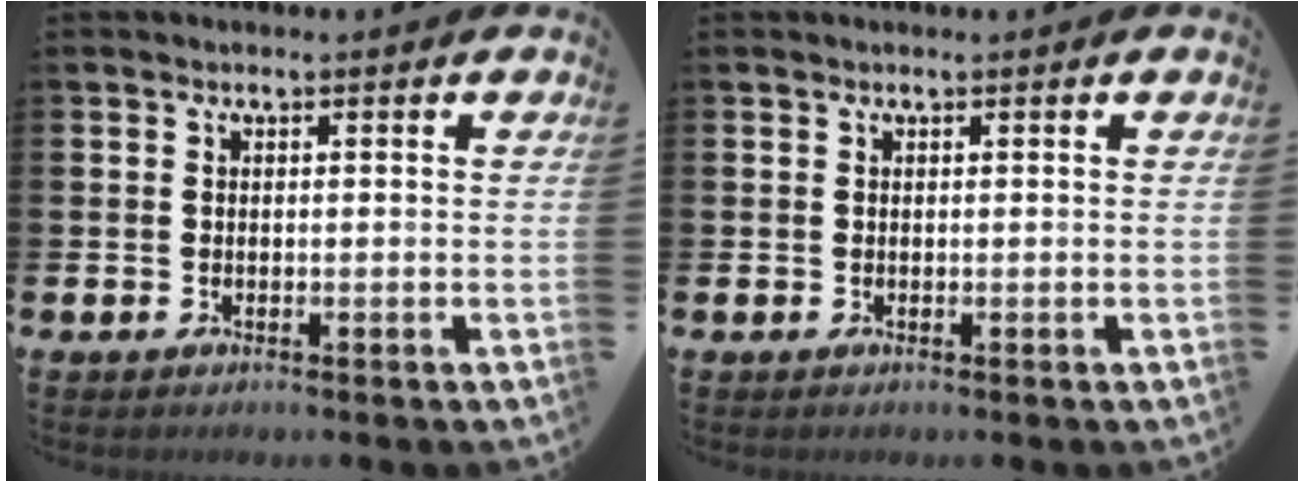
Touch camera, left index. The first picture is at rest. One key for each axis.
{"total": 0.0}